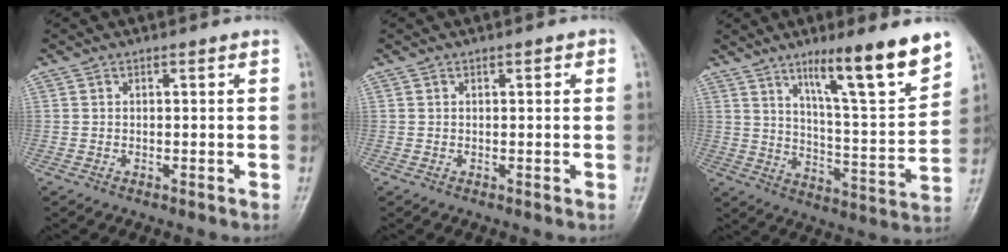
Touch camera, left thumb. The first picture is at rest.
{"total": 1.0, "force": [0.4, 0.5, 0.8], "torque": [-0.009, 0.001, 0.004]}
{"total": 16.3, "force": [10.8, 1.9, 12.1], "torque": [-0.171, -0.068, 0.177]}